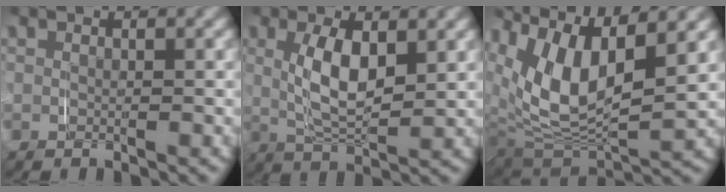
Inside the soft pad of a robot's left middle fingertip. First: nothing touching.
{"total": 4.8, "force": [0.9, 2.0, 4.3], "torque": [-0.084, -0.009, 0.021]}
{"total": 10.1, "force": [2.2, 5.9, 7.9], "torque": [-0.171, -0.012, 0.044]}